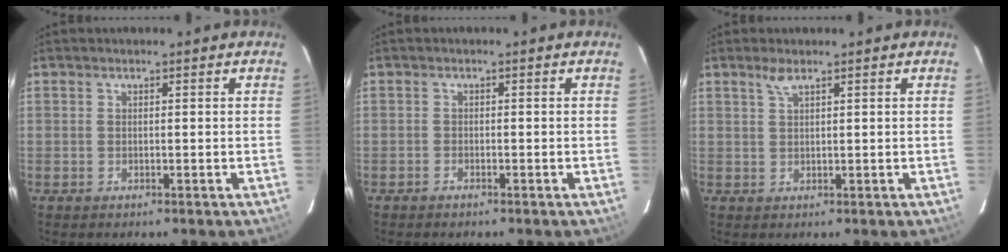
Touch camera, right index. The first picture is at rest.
{"total": 0.8, "force": [-0.7, 0.3, 0.1], "torque": [-0.006, 0.003, -0.015]}
{"total": 1.8, "force": [1.3, 0.3, 1.2], "torque": [-0.025, 0.005, 0.027]}